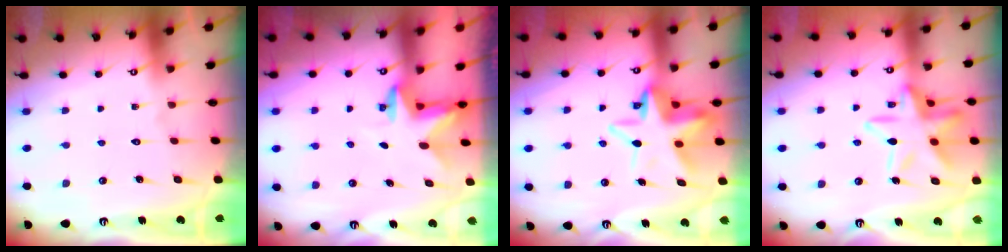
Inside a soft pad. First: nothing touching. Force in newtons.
{"total": 2.4, "press": 2.3, "slide": 0.4}
{"total": 10.8, "press": 10.3, "slide": 3.1}
{"total": 15.9, "press": 15.9, "slide": 1.3}